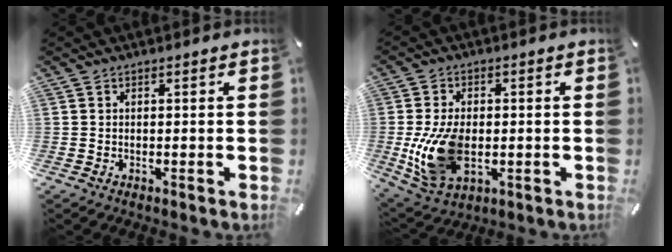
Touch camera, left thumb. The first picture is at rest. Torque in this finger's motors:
{"motor_torque": [2.27, 2.38, 1.41, 0.17, 0.51]}